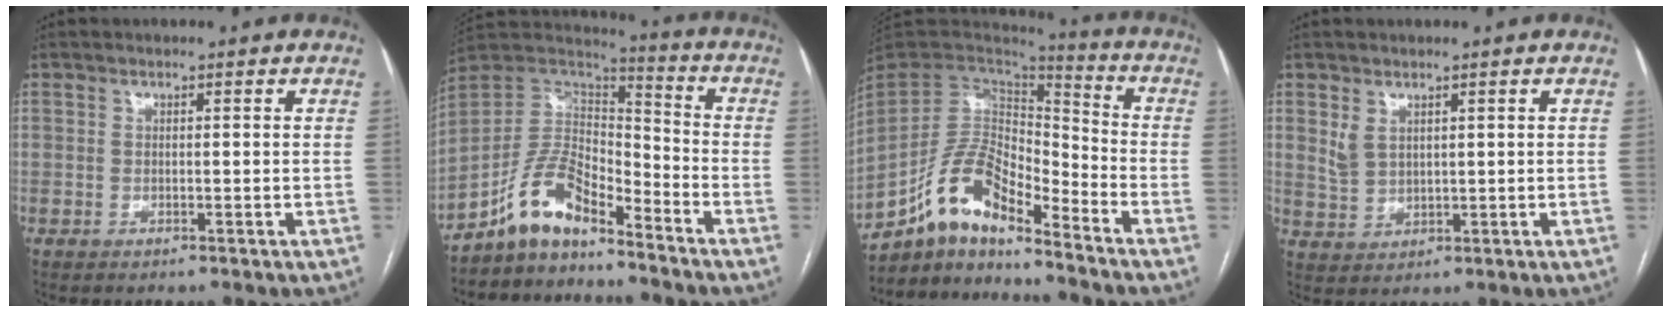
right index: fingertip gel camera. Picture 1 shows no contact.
{"total": 10.5, "force": [-8.1, 3.6, 5.7], "torque": [-0.117, 0.032, -0.156]}
{"total": 12.9, "force": [-9.8, 3.9, 7.4], "torque": [-0.143, 0.033, -0.183]}
{"total": 2.9, "force": [1.6, 1.9, 1.6], "torque": [-0.039, 0.005, 0.043]}